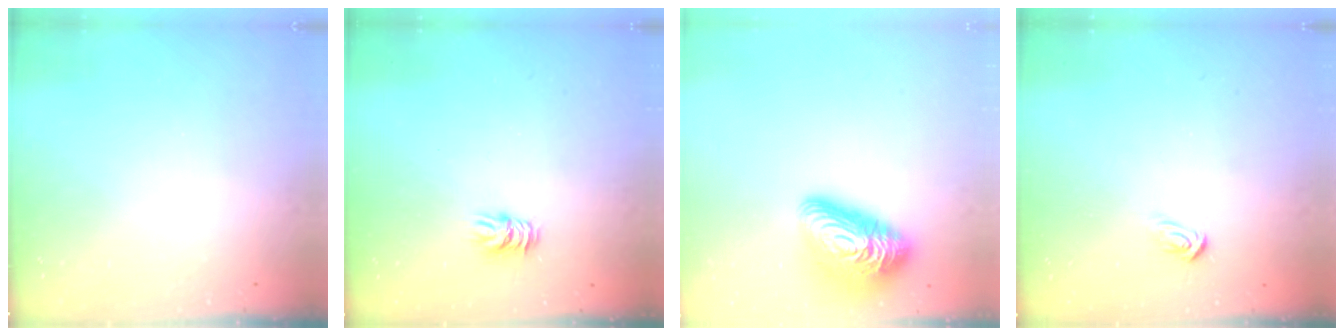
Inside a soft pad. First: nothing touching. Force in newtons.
{"total": 5.3, "press": 5.3, "slide": 0.3}
{"total": 18.6, "press": 18.6, "slide": 1.2}
{"total": 3.0, "press": 2.9, "slide": 0.4}